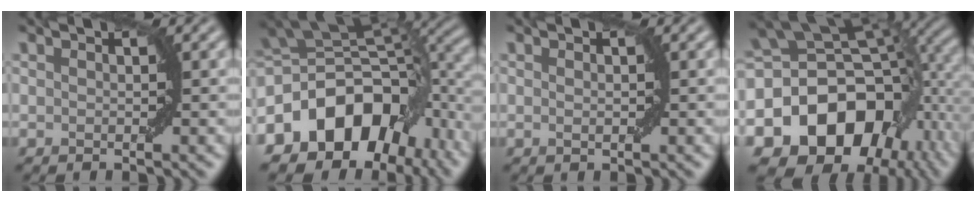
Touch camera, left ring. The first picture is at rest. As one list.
[{"total": 13.2, "force": [-5.3, 9.4, 7.7], "torque": [-0.142, 0.009, -0.102]}, {"total": 0.7, "force": [0.1, 0.3, 0.6], "torque": [-0.012, 0.001, 0.003]}, {"total": 16.3, "force": [-4.8, 11.4, 10.6], "torque": [-0.181, -0.015, -0.074]}]